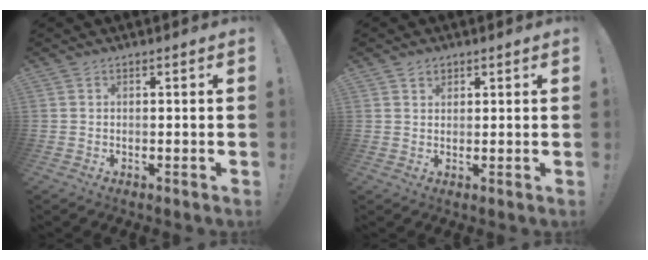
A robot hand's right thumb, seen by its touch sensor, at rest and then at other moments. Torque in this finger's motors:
{"motor_torque": [-0.03, 0.04, 0.10, -0.08, 0.00]}